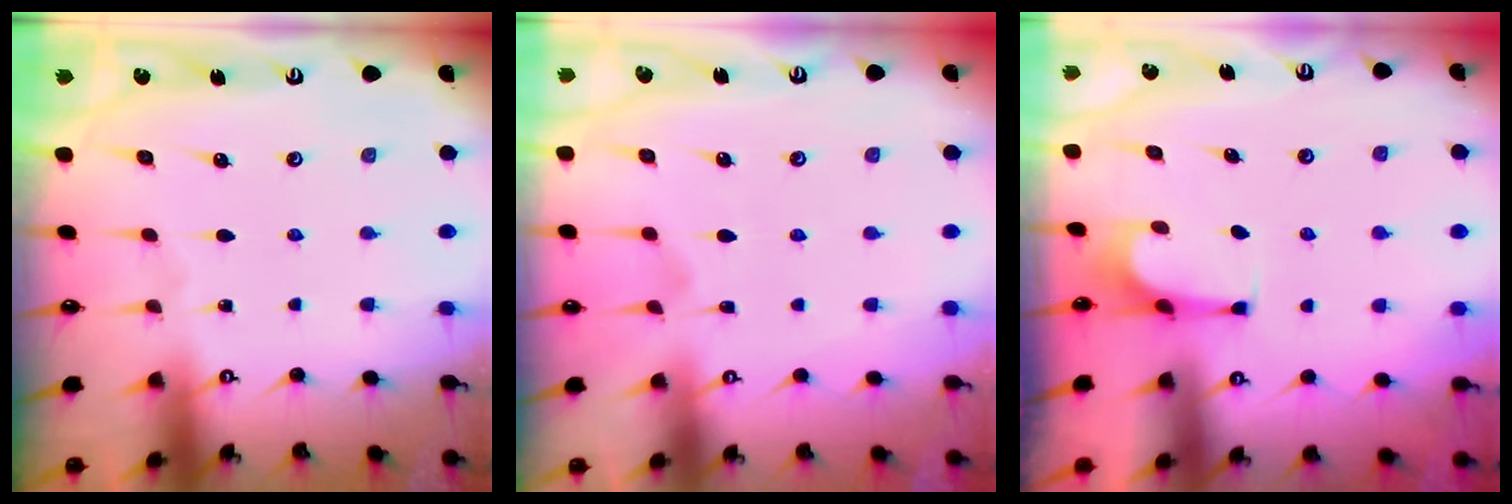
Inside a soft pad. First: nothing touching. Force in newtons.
{"total": 2.2, "press": 1.9, "slide": 1.1}
{"total": 1.4, "press": 1.4, "slide": 0.4}